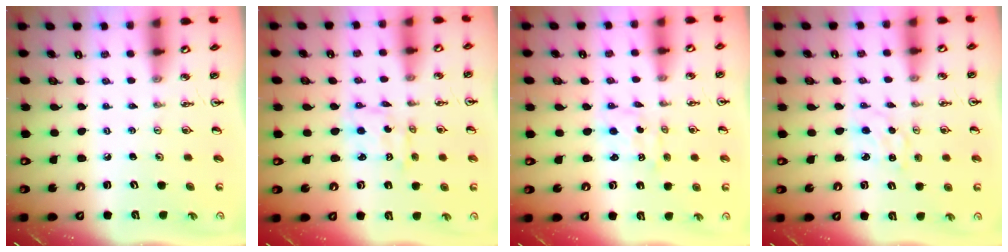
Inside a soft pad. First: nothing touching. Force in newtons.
{"total": 2.1, "press": 2.1, "slide": 0.1}
{"total": 0.7, "press": 0.7, "slide": 0.1}
{"total": 1.5, "press": 1.4, "slide": 0.4}